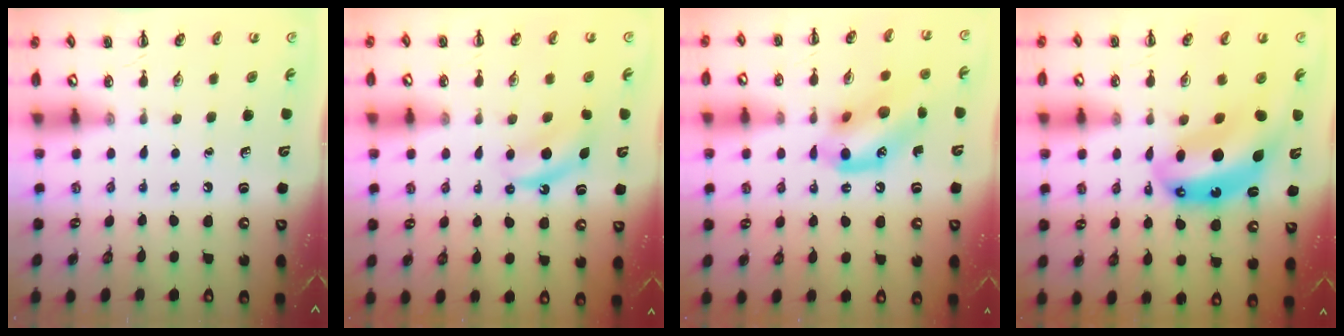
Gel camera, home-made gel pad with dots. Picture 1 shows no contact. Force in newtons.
{"total": 5.7, "press": 5.6, "slide": 1.3}
{"total": 13.6, "press": 13.5, "slide": 1.7}
{"total": 13.4, "press": 13.0, "slide": 3.3}